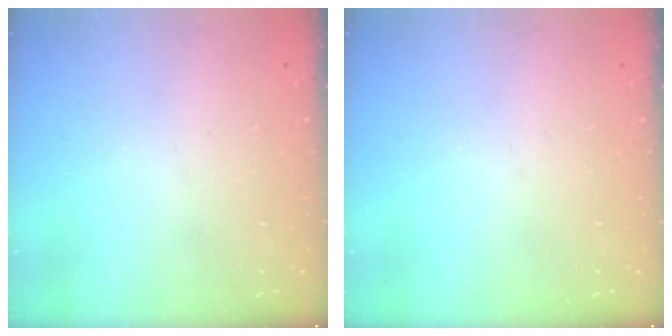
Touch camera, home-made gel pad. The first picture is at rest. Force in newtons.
{"total": 0.0}